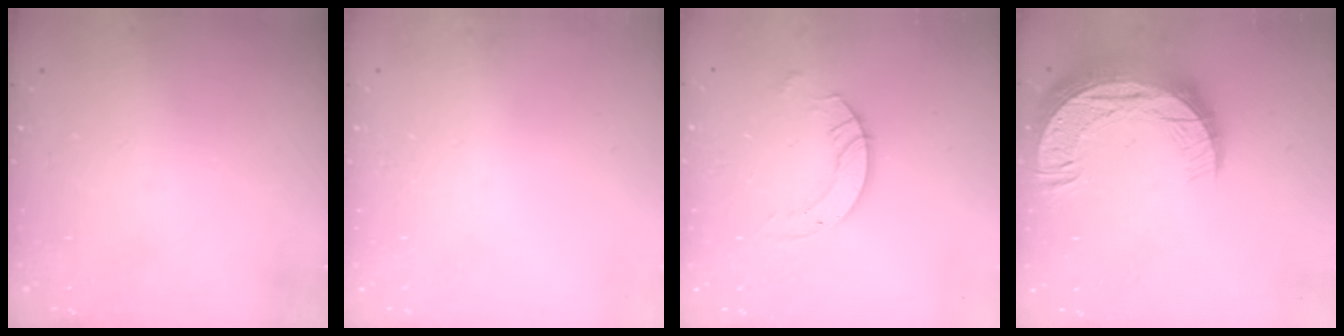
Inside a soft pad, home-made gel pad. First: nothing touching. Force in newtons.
{"total": 0.0}
{"total": 5.0, "press": 5.0, "slide": 0.3}
{"total": 16.4, "press": 16.4, "slide": 1.0}